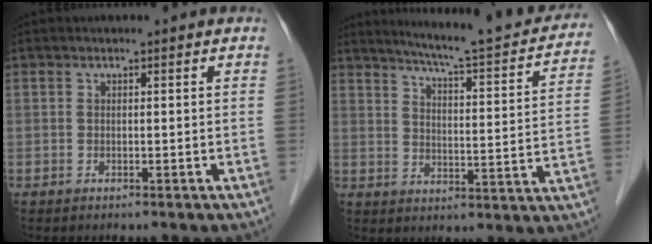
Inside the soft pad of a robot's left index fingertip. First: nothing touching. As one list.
[{"total": 19.4, "force": [17.6, 1.4, 8.1], "torque": [-0.112, -0.034, 0.220]}]